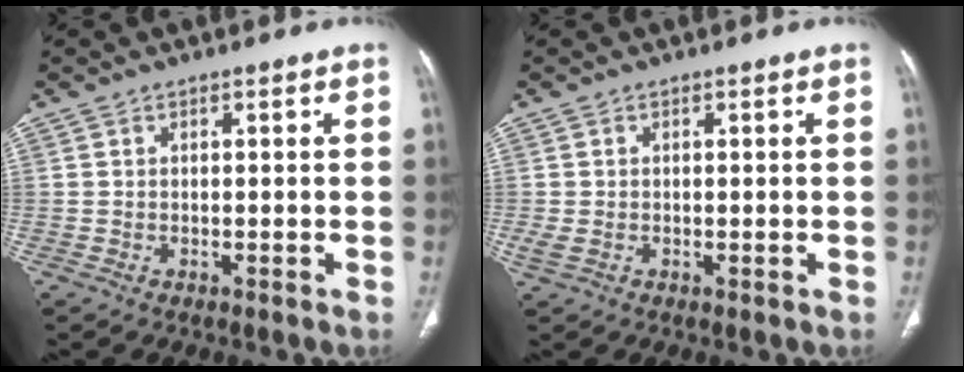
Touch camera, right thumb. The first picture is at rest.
{"total": 1.6, "force": [-0.2, 1.0, 1.3], "torque": [-0.045, 0.000, -0.002]}